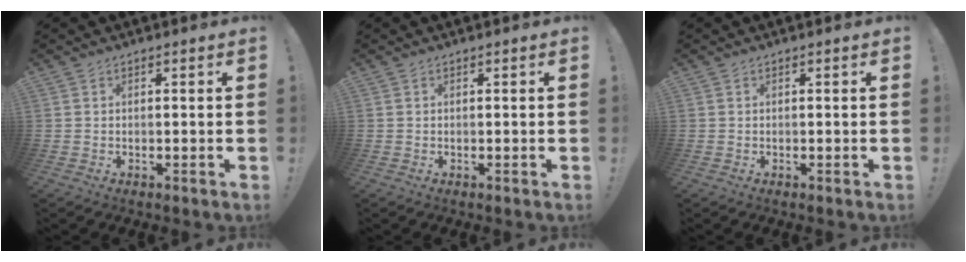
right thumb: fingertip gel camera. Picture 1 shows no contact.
{"total": 0.0}
{"total": 0.0}